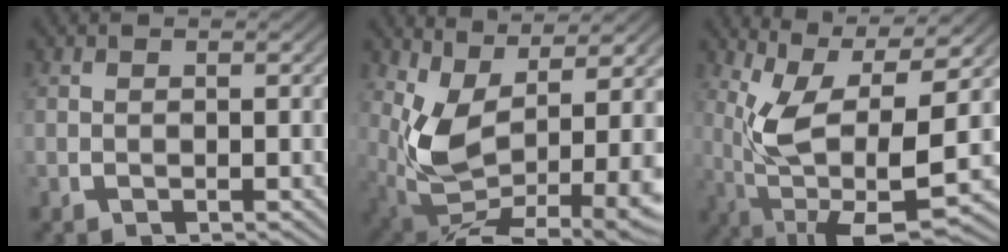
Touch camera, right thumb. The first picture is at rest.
{"total": 13.5, "force": [-1.4, 8.6, 10.2], "torque": [-0.238, -0.081, 0.021]}
{"total": 12.7, "force": [0.5, 6.9, 10.7], "torque": [-0.217, -0.050, 0.029]}